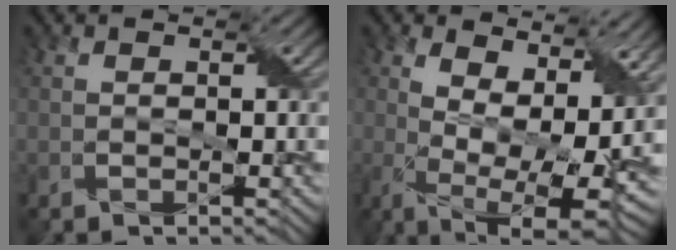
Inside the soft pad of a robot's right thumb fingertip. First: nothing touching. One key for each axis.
{"total": 12.6, "fx": 2.3, "fy": 5.7, "fz": 11.0, "tx": -0.202, "ty": -0.008, "tz": 0.045}